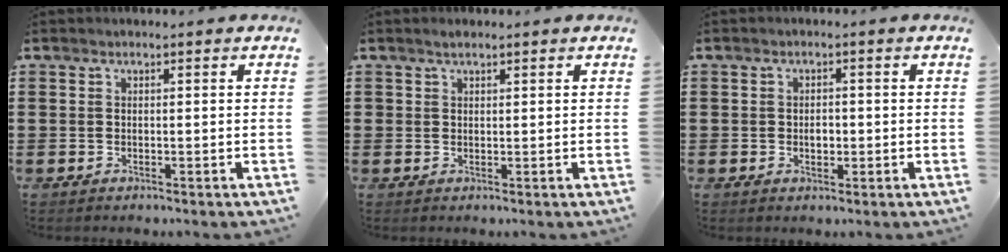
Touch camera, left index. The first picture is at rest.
{"total": 1.1, "force": [0.8, 0.5, 0.5], "torque": [-0.012, 0.004, 0.015]}
{"total": 1.8, "force": [-0.2, 1.1, 1.4], "torque": [-0.030, 0.003, -0.006]}